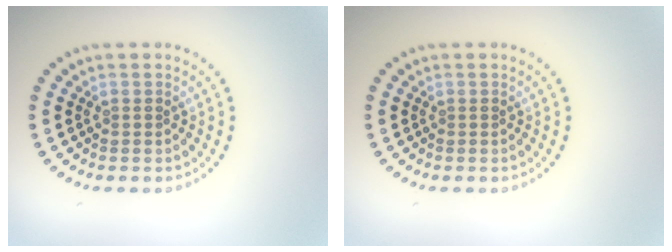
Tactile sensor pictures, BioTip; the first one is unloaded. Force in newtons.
{"total": 0.0}